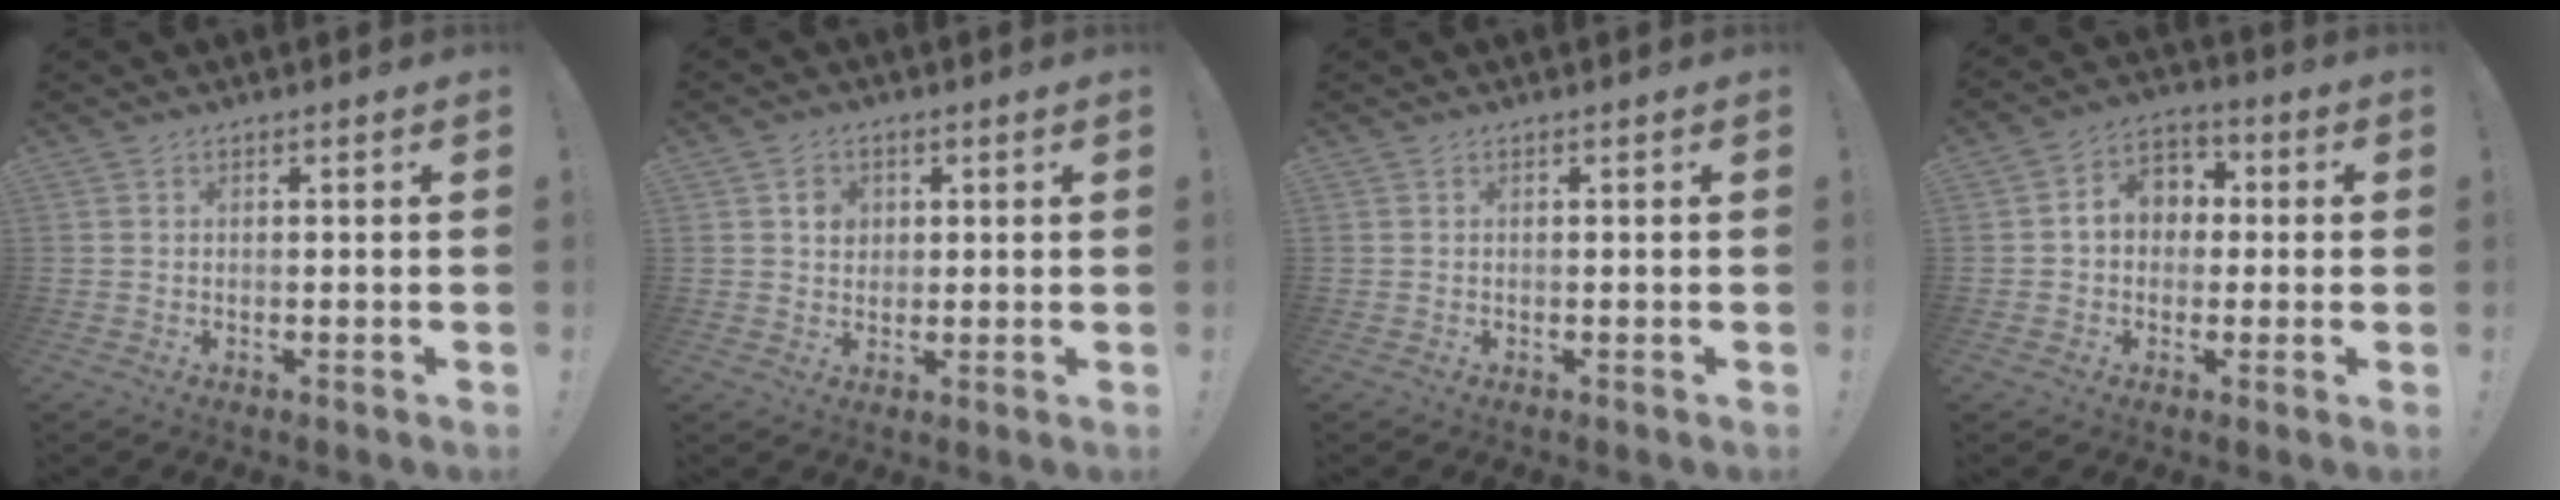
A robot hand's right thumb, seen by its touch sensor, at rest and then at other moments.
{"total": 4.1, "force": [1.1, 3.7, 1.5], "torque": [-0.015, -0.001, 0.018]}
{"total": 0.0}
{"total": 8.4, "force": [0.7, 7.1, 4.4], "torque": [-0.066, 0.016, 0.020]}